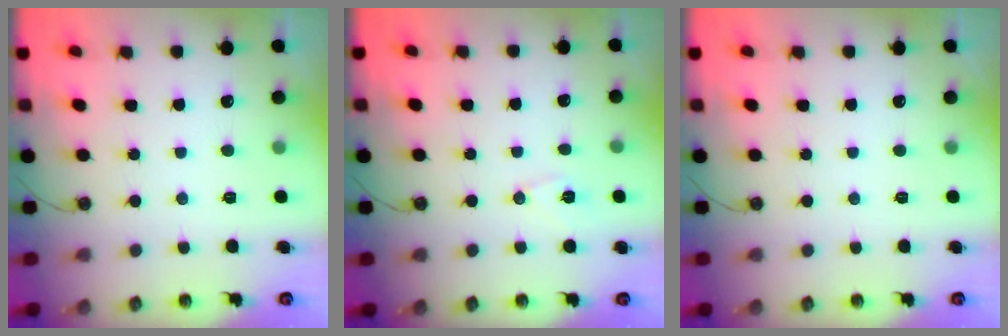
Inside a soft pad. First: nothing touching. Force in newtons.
{"total": 6.6, "press": 5.5, "slide": 3.6}
{"total": 0.0}